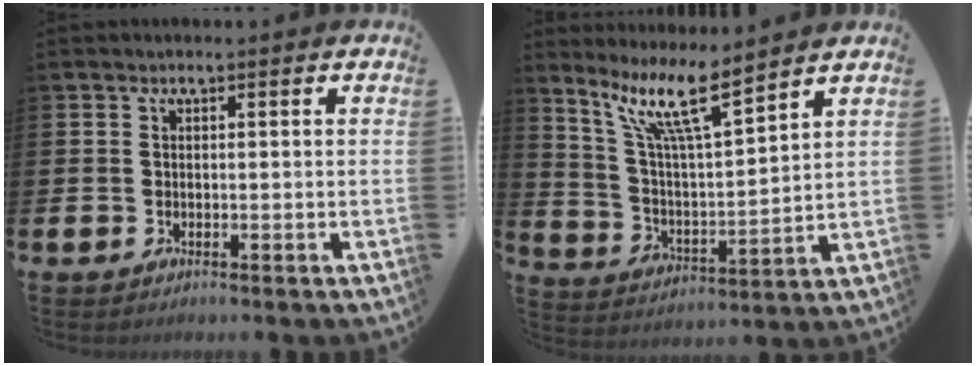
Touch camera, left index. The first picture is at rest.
{"total": 10.5, "force": [7.9, 1.9, 6.6], "torque": [-0.146, -0.037, 0.137]}